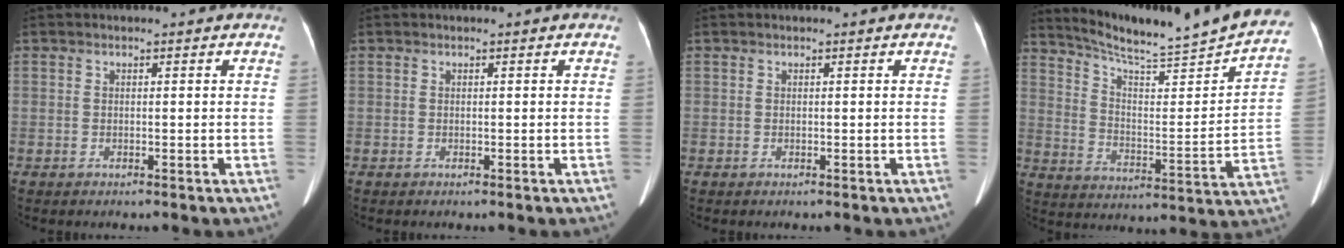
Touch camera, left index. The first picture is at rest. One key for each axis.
{"total": 0.0}
{"total": 0.0}
{"total": 23.5, "fx": 21.6, "fy": 0.0, "fz": 9.3, "tx": -0.150, "ty": -0.064, "tz": 0.298}